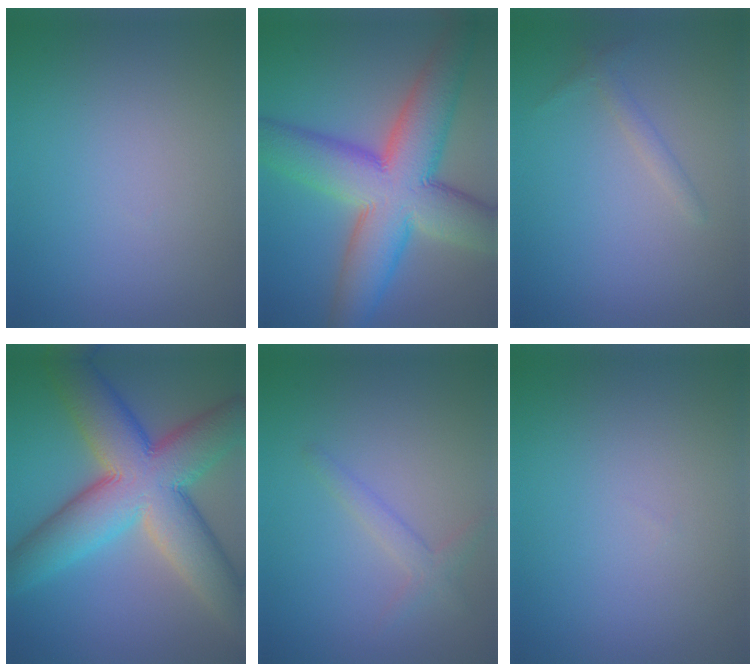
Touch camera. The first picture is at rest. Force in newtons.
{"total": 12.6, "press": 12.6, "slide": 0.3}
{"total": 1.1, "press": 1.1, "slide": 0.1}
{"total": 13.5, "press": 13.5, "slide": 0.5}
{"total": 1.7, "press": 1.7, "slide": 0.2}
{"total": 0.0}